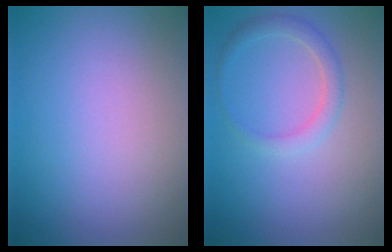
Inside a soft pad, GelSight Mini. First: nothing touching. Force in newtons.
{"total": 1.9, "press": 1.9, "slide": 0.1}